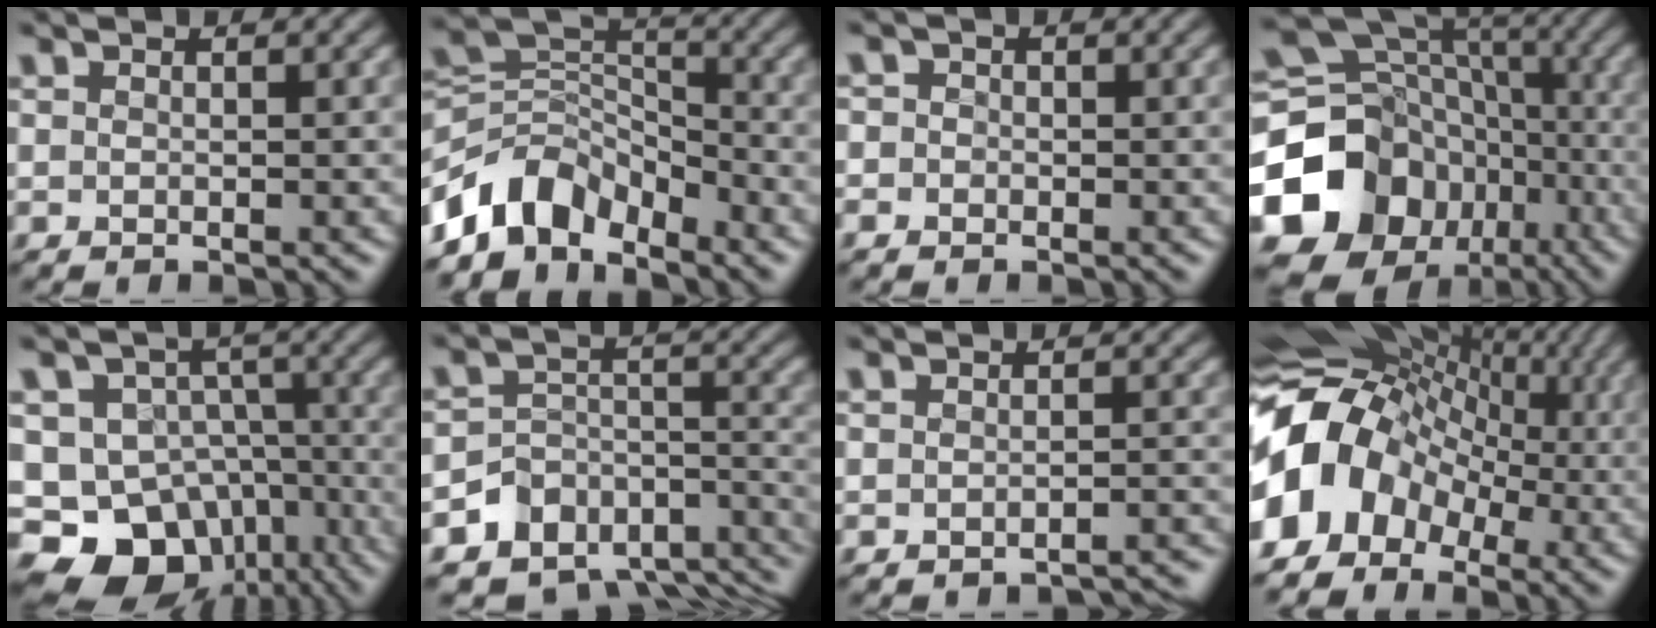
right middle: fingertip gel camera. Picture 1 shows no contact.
{"total": 6.1, "force": [-4.7, 3.1, 2.2], "torque": [-0.027, 0.007, -0.098]}
{"total": 1.9, "force": [-0.4, 1.8, 0.5], "torque": [-0.002, 0.013, -0.027]}
{"total": 17.1, "force": [-6.4, 14.1, 7.1], "torque": [-0.176, -0.002, -0.108]}
{"total": 13.2, "force": [-6.7, 10.2, 5.0], "torque": [-0.091, -0.006, -0.104]}
{"total": 9.8, "force": [-7.6, 6.0, 1.6], "torque": [-0.026, 0.012, -0.105]}
{"total": 2.4, "force": [-2.4, 0.1, 0.5], "torque": [-0.005, 0.003, -0.023]}
{"total": 11.6, "force": [-2.5, 9.2, 6.6], "torque": [-0.124, 0.016, -0.064]}